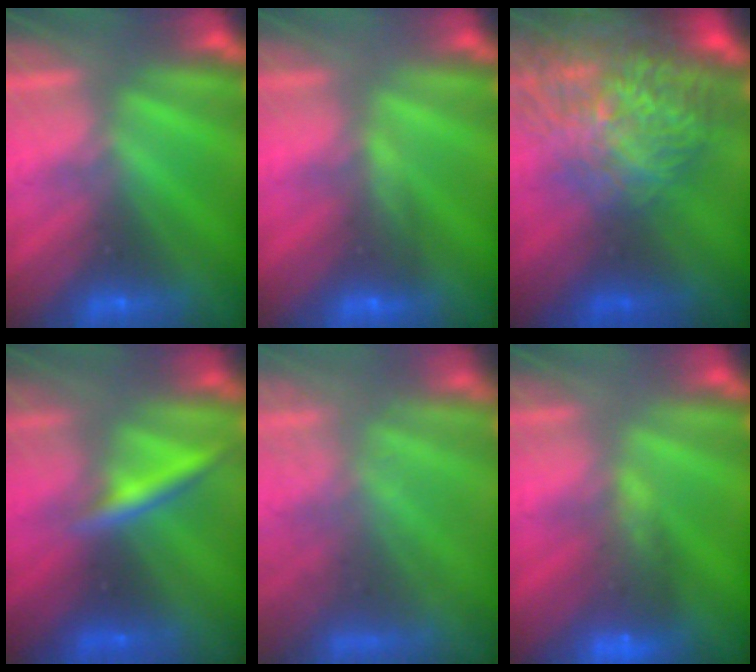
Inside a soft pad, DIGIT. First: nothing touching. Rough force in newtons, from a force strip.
{"total": 4.7}
{"total": 7.2}
{"total": 2.5}
{"total": 9.3}
{"total": 6.4}